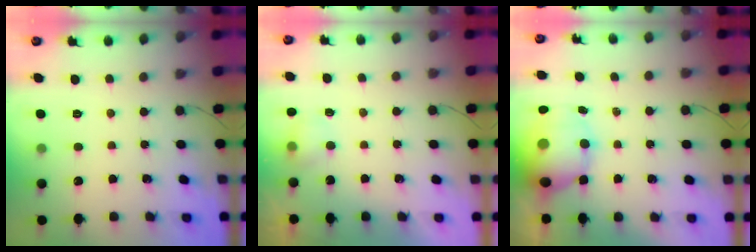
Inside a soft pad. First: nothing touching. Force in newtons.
{"total": 4.1, "press": 4.0, "slide": 1.1}
{"total": 13.1, "press": 12.8, "slide": 3.0}